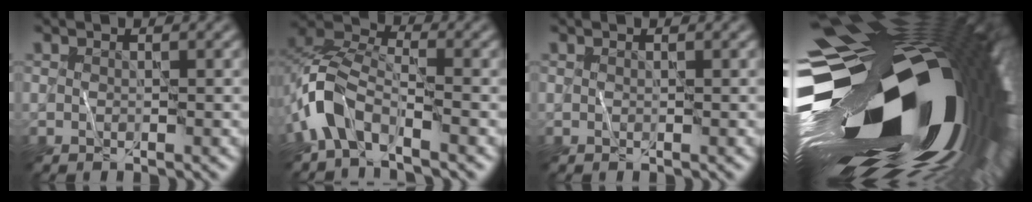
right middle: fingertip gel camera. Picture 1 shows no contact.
{"total": 5.5, "force": [-3.2, 2.9, 3.4], "torque": [-0.062, 0.003, -0.076]}
{"total": 0.0}
{"total": 21.6, "force": [-3.6, 11.6, 17.8], "torque": [-0.308, -0.047, -0.051]}